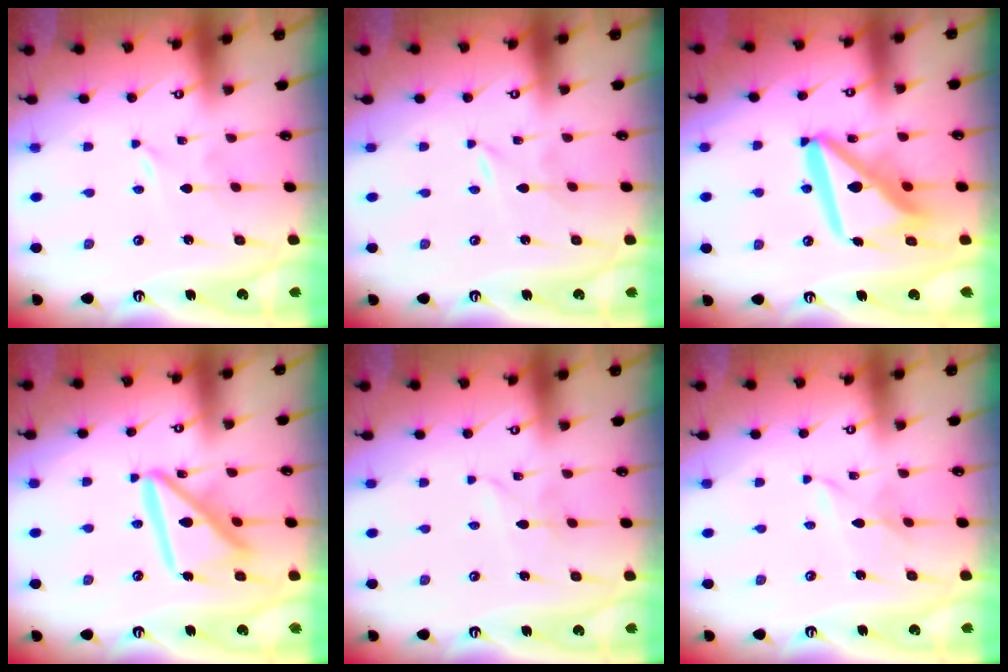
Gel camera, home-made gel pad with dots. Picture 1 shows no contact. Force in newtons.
{"total": 0.0}
{"total": 16.8, "press": 16.6, "slide": 2.1}
{"total": 15.1, "press": 14.9, "slide": 1.8}
{"total": 2.4, "press": 2.4, "slide": 0.3}
{"total": 2.6, "press": 2.6, "slide": 0.3}